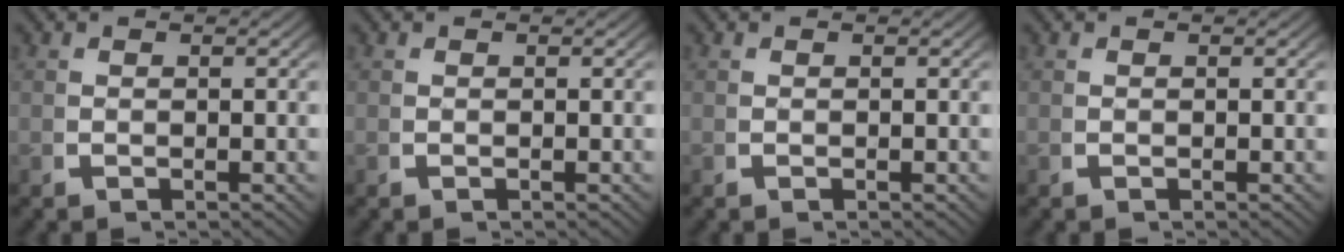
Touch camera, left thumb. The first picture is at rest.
{"total": 0.0}
{"total": 0.0}
{"total": 0.0}